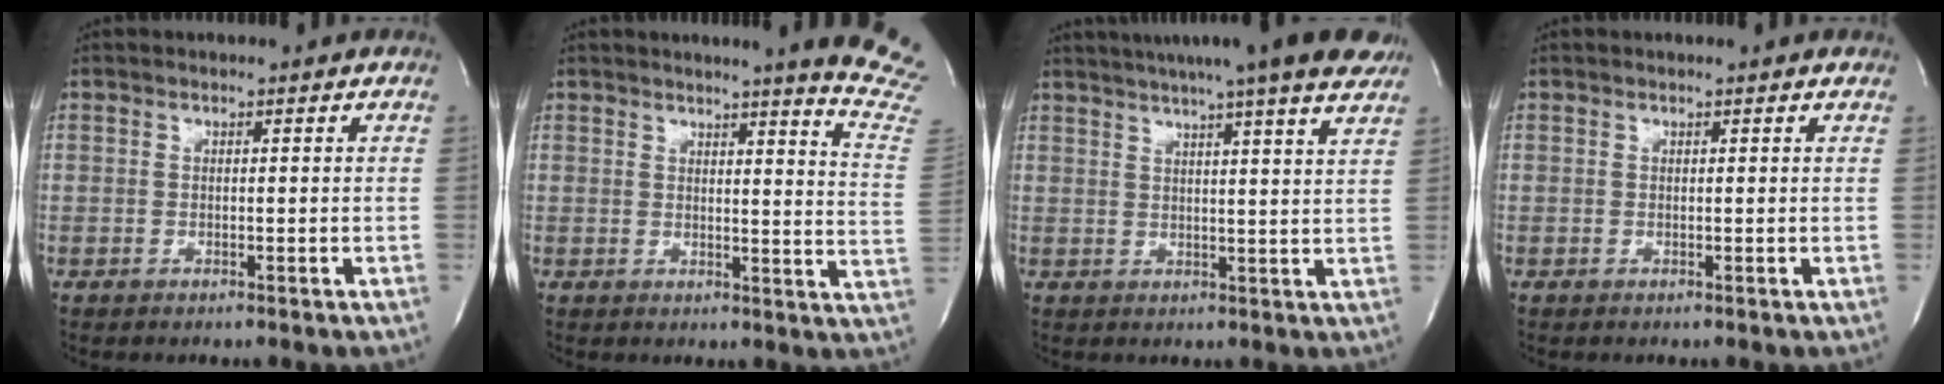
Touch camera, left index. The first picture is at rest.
{"total": 14.2, "force": [12.6, -1.4, 6.4], "torque": [-0.077, -0.119, 0.121]}
{"total": 18.2, "force": [15.0, 0.6, 10.2], "torque": [-0.162, 0.013, 0.187]}
{"total": 0.6, "force": [0.5, 0.2, 0.2], "torque": [-0.004, 0.001, 0.000]}